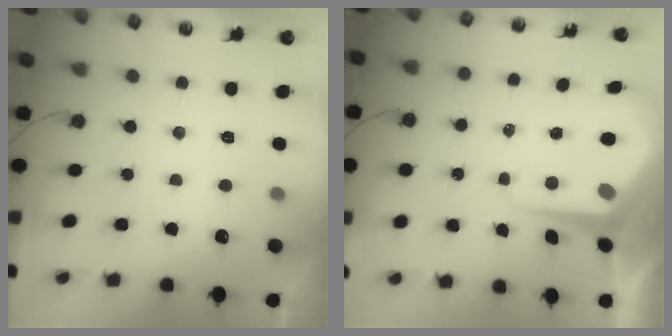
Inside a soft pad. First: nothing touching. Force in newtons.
{"total": 8.9, "press": 8.8, "slide": 1.0}